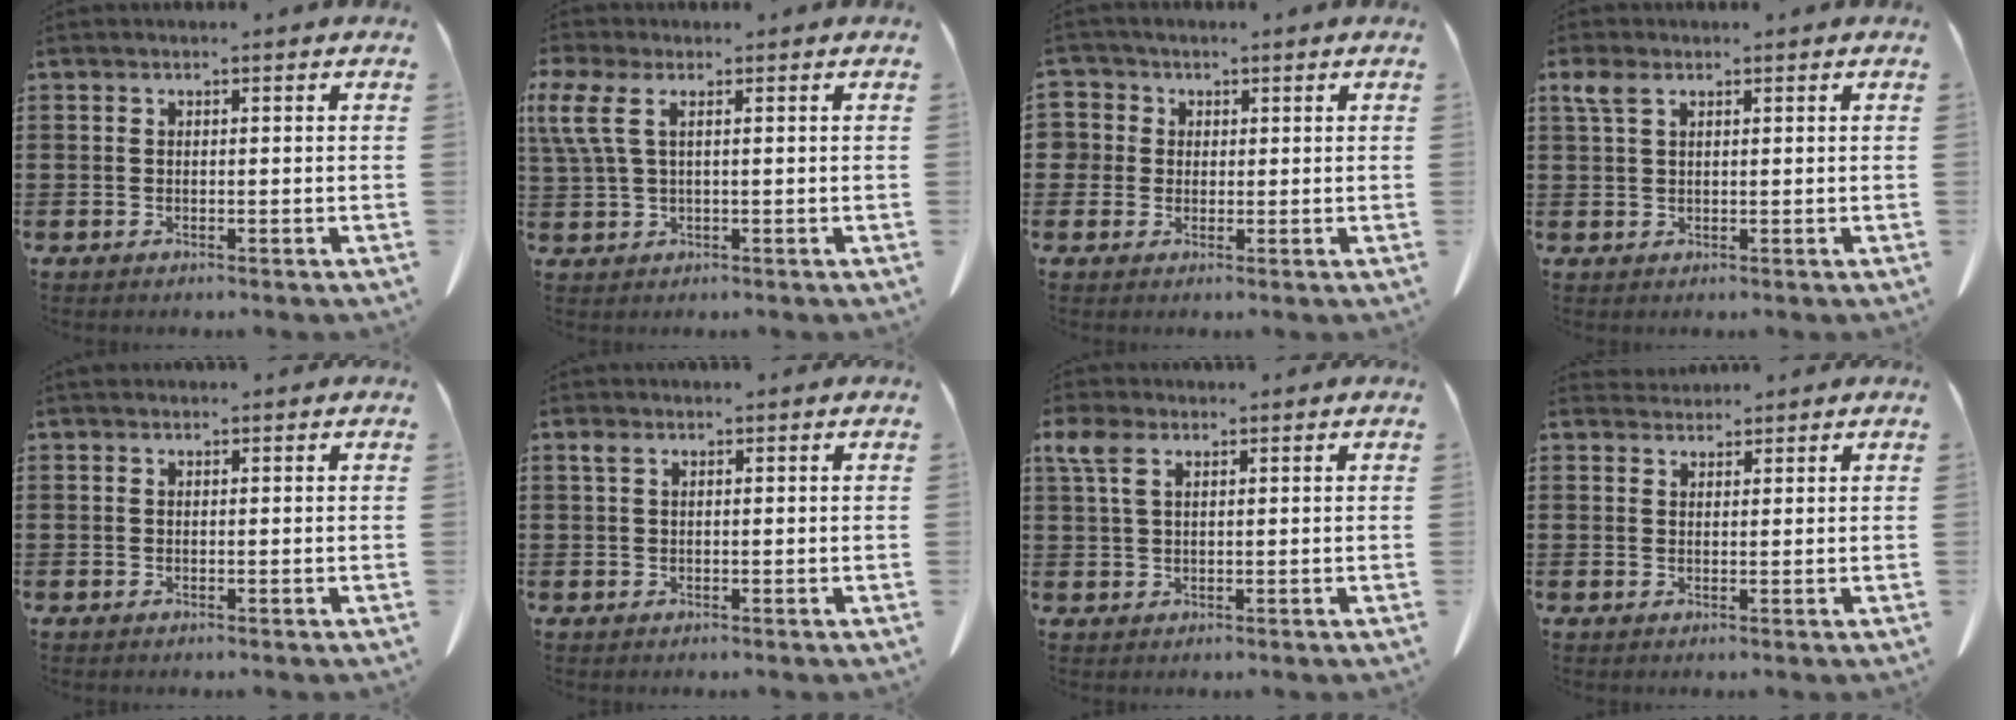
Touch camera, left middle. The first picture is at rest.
{"total": 4.0, "force": [1.1, 1.4, 3.6], "torque": [-0.097, -0.006, 0.015]}
{"total": 2.7, "force": [0.8, 2.6, 0.1], "torque": [-0.018, 0.010, 0.013]}
{"total": 2.7, "force": [1.3, 1.1, 2.0], "torque": [-0.054, 0.000, 0.022]}
{"total": 0.0}
{"total": 1.2, "force": [0.5, 0.5, 1.0], "torque": [-0.022, 0.002, 0.008]}
{"total": 3.9, "force": [1.9, 1.7, 2.9], "torque": [-0.074, 0.002, 0.032]}
{"total": 1.7, "force": [1.6, 0.5, -0.1], "torque": [-0.003, 0.001, 0.032]}